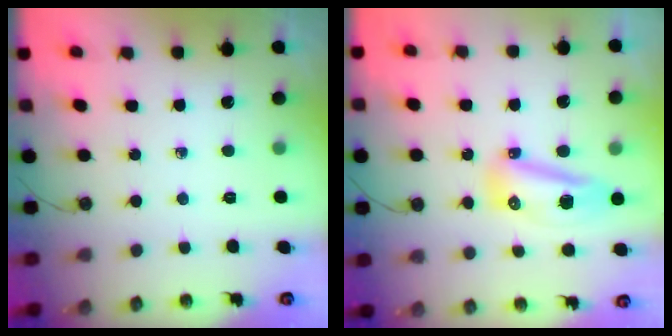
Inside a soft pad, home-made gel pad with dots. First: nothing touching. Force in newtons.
{"total": 9.9, "press": 9.6, "slide": 2.3}